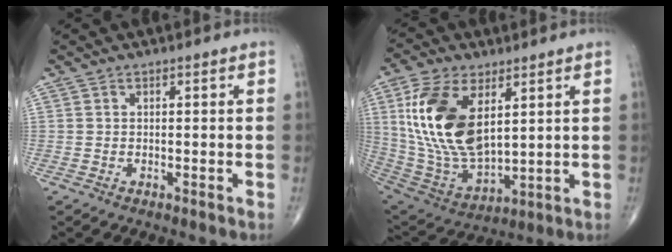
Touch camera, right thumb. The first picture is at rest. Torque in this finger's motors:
{"motor_torque": [1.13, 3.52, 2.07, 0.70, 0.70]}